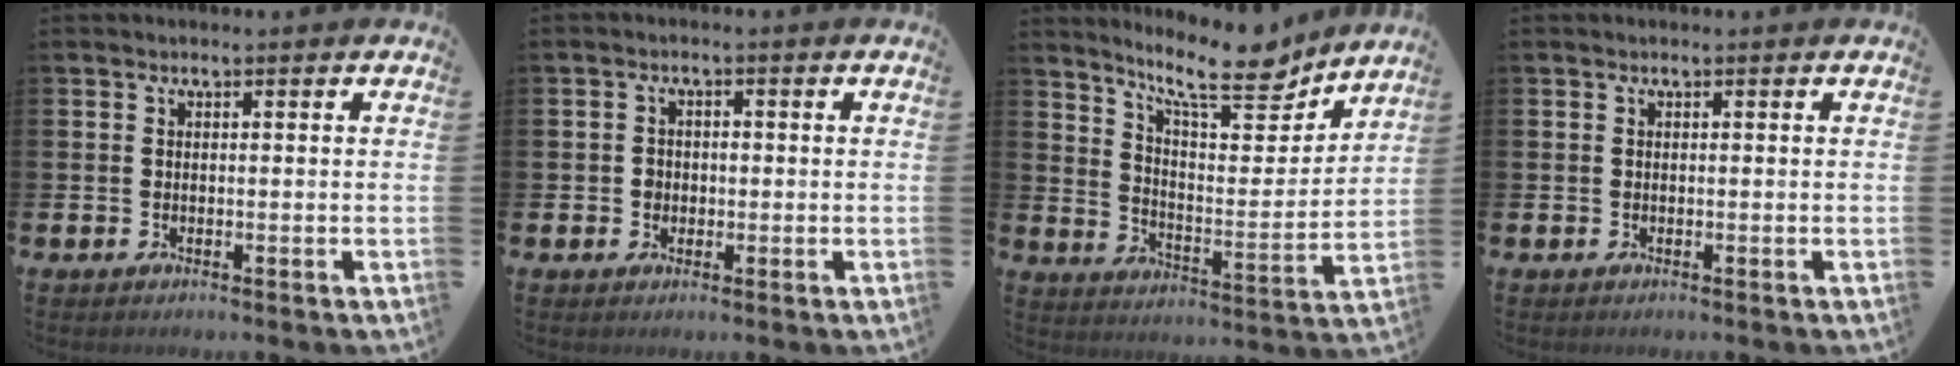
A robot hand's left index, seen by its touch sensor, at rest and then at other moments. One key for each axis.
{"total": 1.7, "fx": -0.2, "fy": 1.6, "fz": 0.4, "tx": 0.001, "ty": 0.004, "tz": -0.010}
{"total": 12.7, "fx": 10.1, "fy": 2.9, "fz": 7.0, "tx": -0.138, "ty": -0.056, "tz": 0.172}
{"total": 0.0}